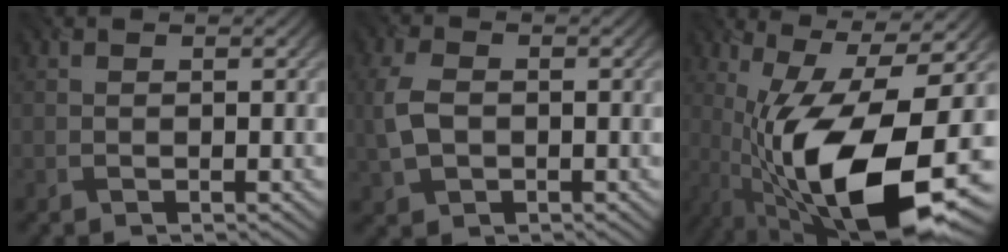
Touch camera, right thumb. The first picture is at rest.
{"total": 4.7, "force": [-0.3, 3.2, 3.4], "torque": [-0.097, 0.000, -0.007]}
{"total": 18.6, "force": [-5.2, 6.8, 16.5], "torque": [-0.292, -0.026, -0.079]}